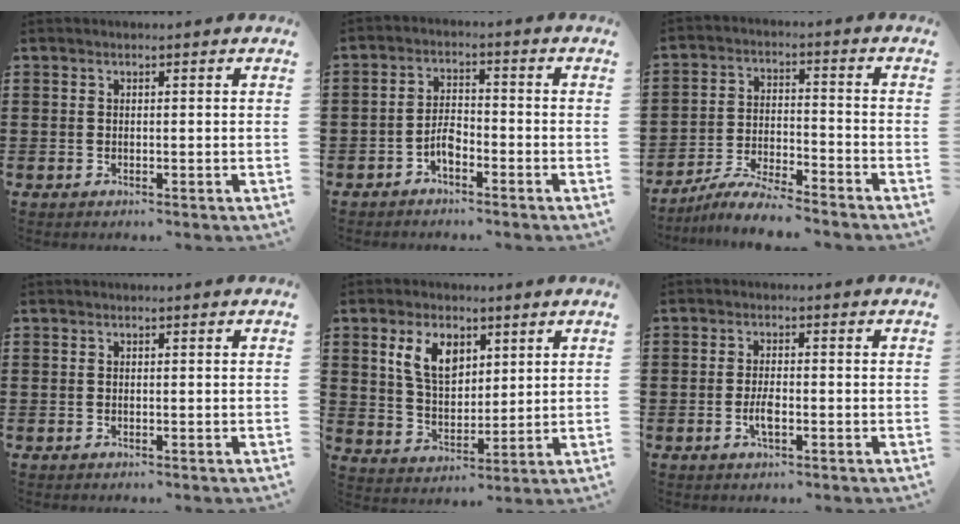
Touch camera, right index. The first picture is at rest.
{"total": 3.6, "force": [-2.2, 1.4, 2.5], "torque": [-0.053, 0.003, -0.044]}
{"total": 6.1, "force": [-5.9, 0.0, 1.7], "torque": [-0.040, -0.004, -0.116]}
{"total": 0.0}
{"total": 7.2, "force": [3.3, 4.3, 4.7], "torque": [-0.102, 0.012, 0.058]}
{"total": 3.1, "force": [-1.1, 0.7, 2.8], "torque": [-0.057, -0.003, -0.021]}